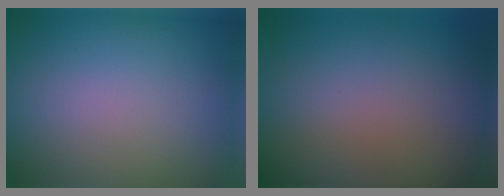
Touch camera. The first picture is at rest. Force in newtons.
{"total": 0.0}